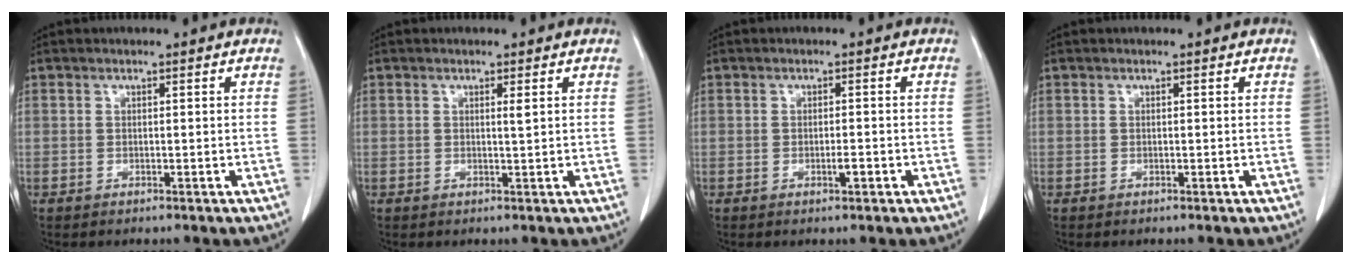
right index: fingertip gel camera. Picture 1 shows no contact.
{"total": 0.9, "force": [0.4, -0.1, 0.8], "torque": [-0.018, -0.003, 0.006]}
{"total": 1.6, "force": [-0.6, 0.3, 1.4], "torque": [-0.025, -0.001, -0.010]}
{"total": 0.0}